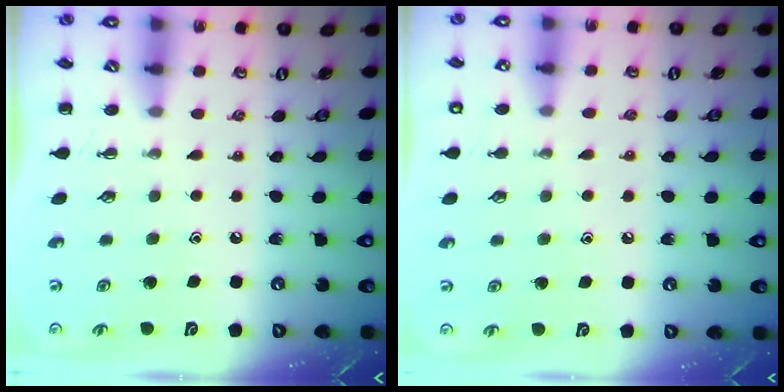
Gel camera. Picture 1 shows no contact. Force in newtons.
{"total": 5.5, "press": 5.3, "slide": 1.6}